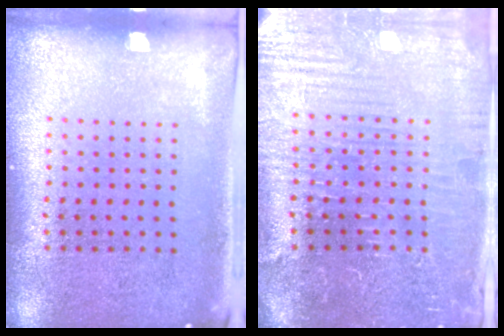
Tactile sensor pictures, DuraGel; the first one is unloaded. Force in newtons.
{"total": 4.3, "press": 4.2, "slide": 1.2}